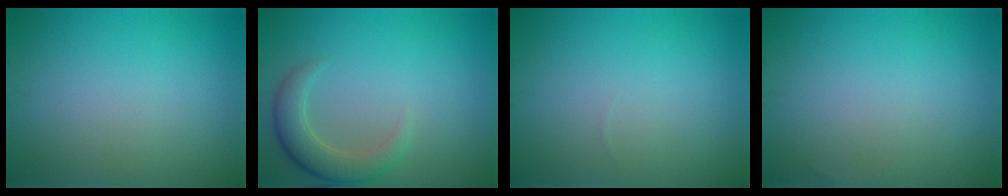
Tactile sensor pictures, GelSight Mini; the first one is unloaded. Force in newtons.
{"total": 3.7, "press": 3.7, "slide": 0.2}
{"total": 0.0}
{"total": 0.0}